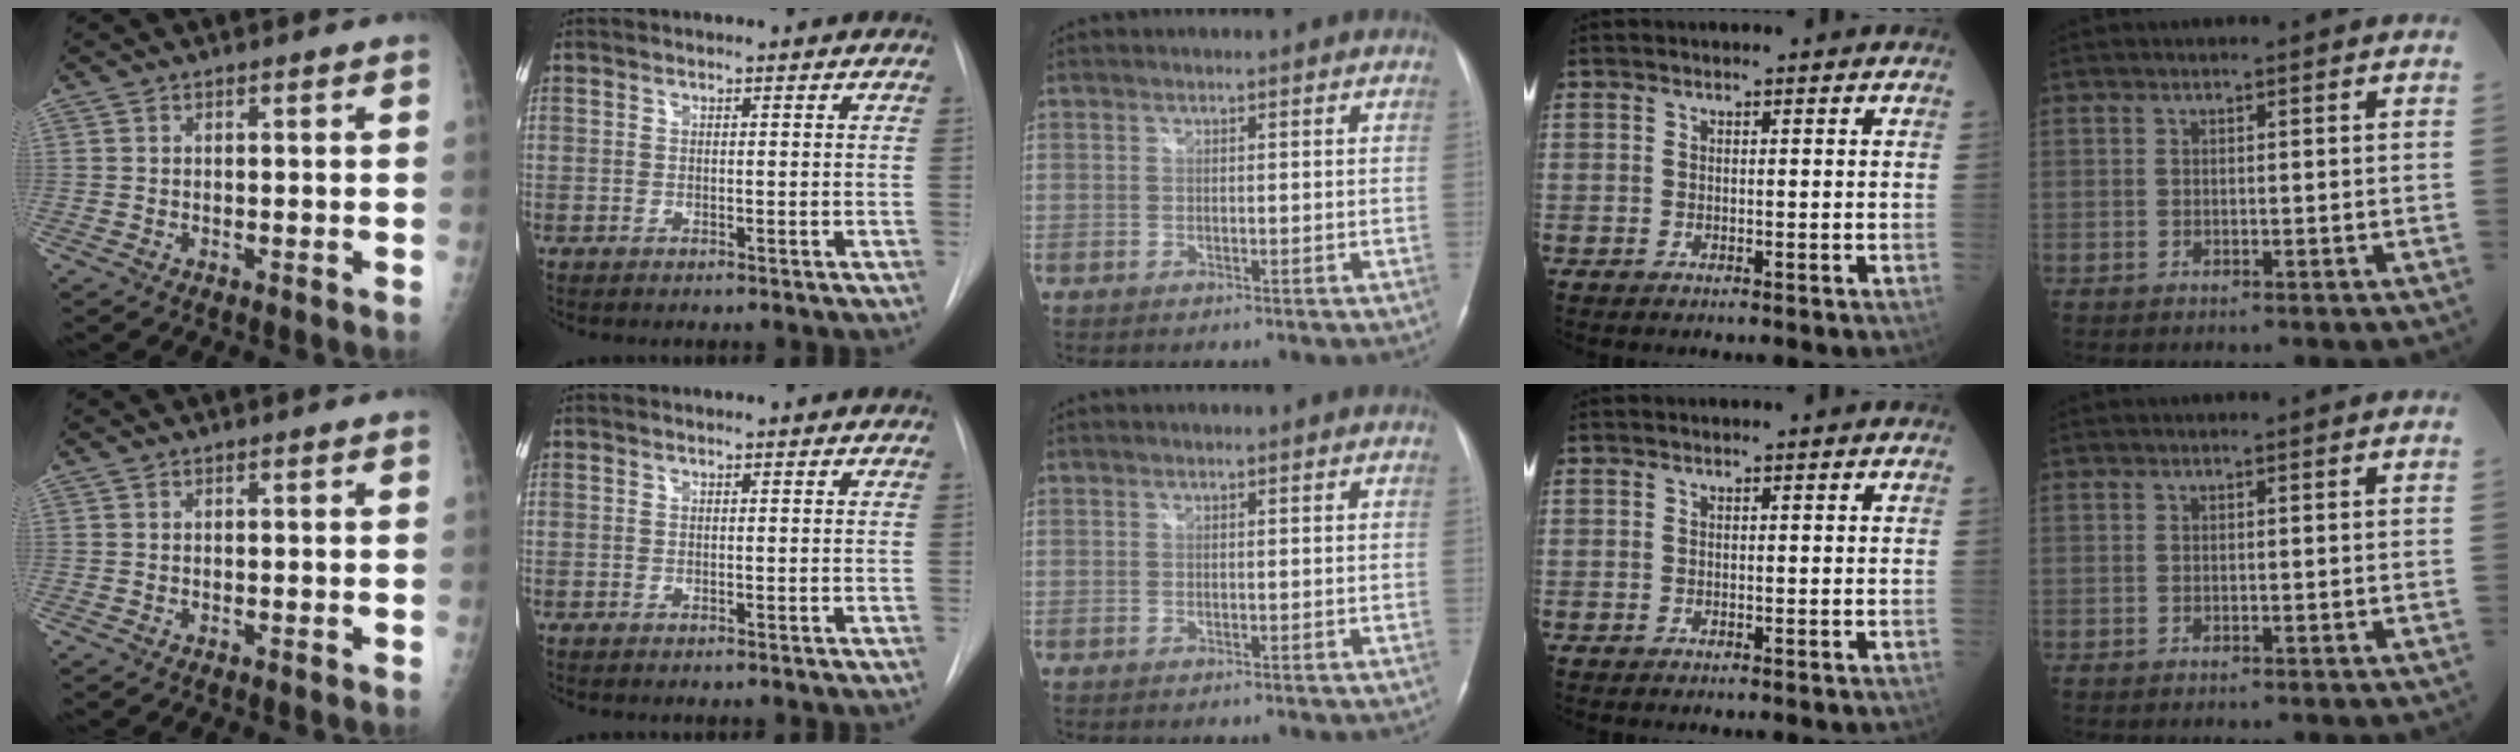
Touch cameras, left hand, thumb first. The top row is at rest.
{}